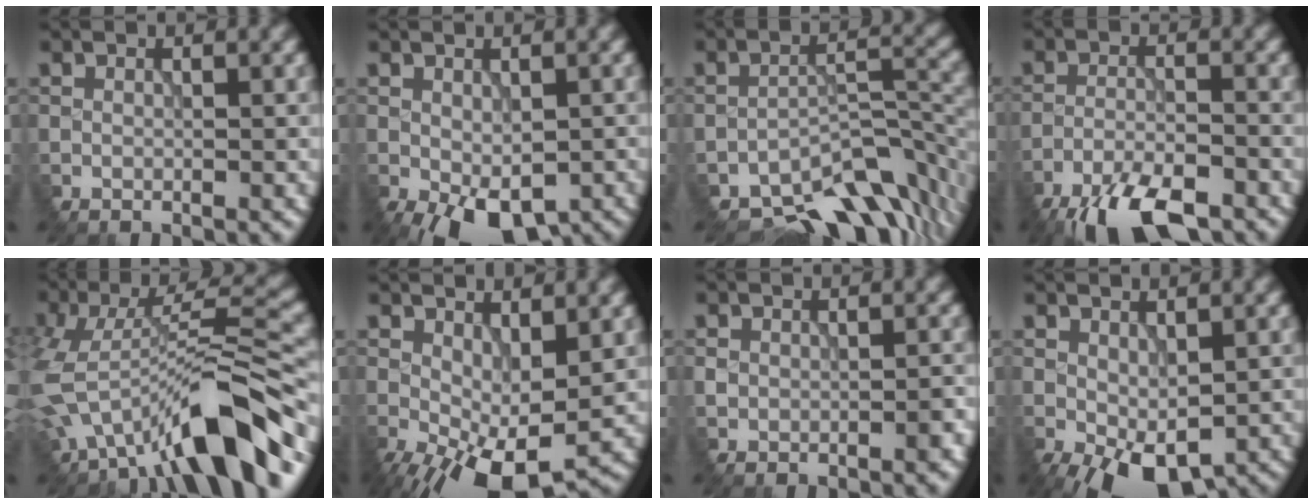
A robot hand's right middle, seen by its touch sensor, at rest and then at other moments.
{"total": 7.3, "force": [-3.7, 3.7, 5.2], "torque": [-0.092, -0.026, -0.042]}
{"total": 9.3, "force": [-7.2, 3.1, 5.1], "torque": [-0.058, -0.006, -0.116]}
{"total": 9.0, "force": [-7.3, 2.4, 4.7], "torque": [-0.081, -0.026, -0.130]}
{"total": 9.6, "force": [-5.4, 2.9, 7.4], "torque": [-0.109, 0.012, -0.097]}
{"total": 8.1, "force": [-2.6, 3.5, 6.8], "torque": [-0.123, -0.013, -0.040]}
{"total": 2.0, "force": [-0.6, 1.5, 1.2], "torque": [-0.015, -0.004, -0.013]}
{"total": 6.4, "force": [-2.7, 3.2, 4.8], "torque": [-0.089, -0.018, -0.032]}